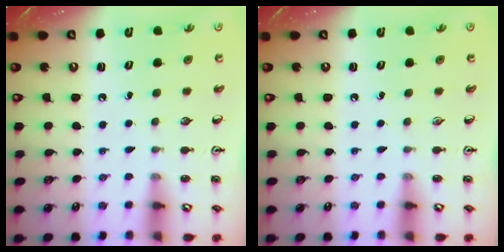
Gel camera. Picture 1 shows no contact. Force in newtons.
{"total": 0.0}